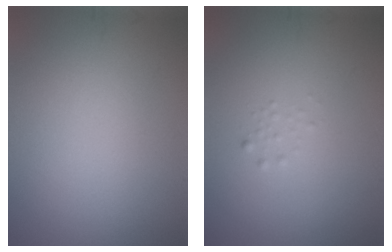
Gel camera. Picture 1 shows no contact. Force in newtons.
{"total": 0.6, "press": 0.6, "slide": 0.0}